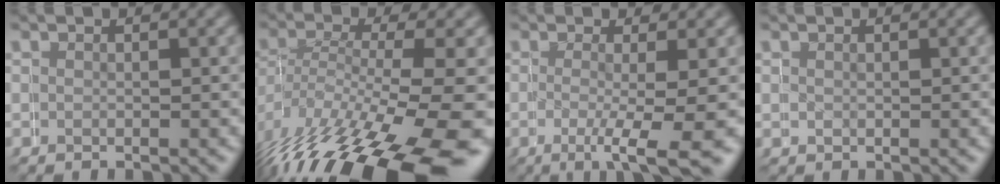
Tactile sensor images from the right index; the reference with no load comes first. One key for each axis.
{"total": 9.8, "fx": -5.1, "fy": 4.2, "fz": 7.2, "tx": -0.128, "ty": -0.031, "tz": -0.052}
{"total": 4.1, "fx": -2.2, "fy": -0.4, "fz": 3.5, "tx": -0.044, "ty": -0.015, "tz": -0.026}
{"total": 1.1, "fx": 0.9, "fy": 0.1, "fz": -0.6, "tx": 0.007, "ty": 0.000, "tz": 0.016}